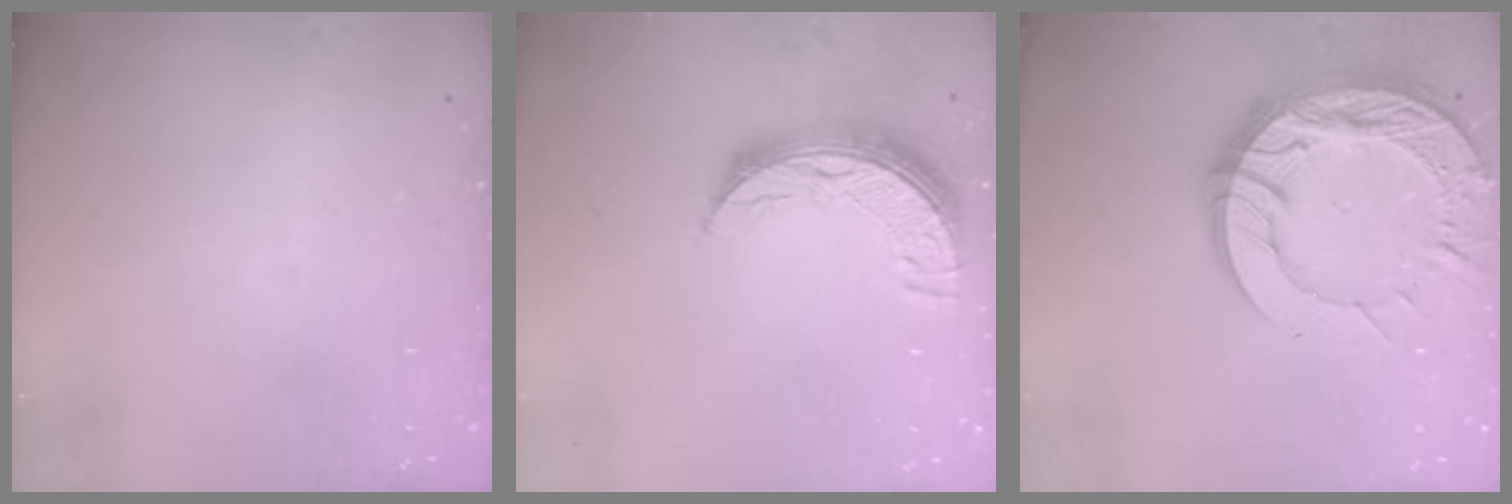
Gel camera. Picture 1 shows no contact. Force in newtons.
{"total": 10.6, "press": 10.6, "slide": 1.0}
{"total": 20.5, "press": 20.4, "slide": 1.7}